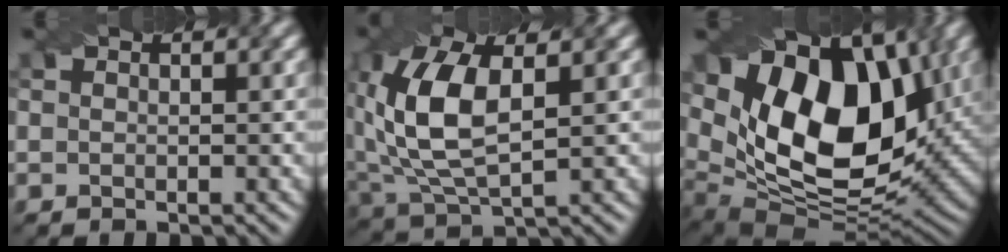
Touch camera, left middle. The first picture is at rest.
{"total": 8.6, "force": [1.3, 4.5, 7.2], "torque": [-0.169, 0.004, 0.025]}
{"total": 16.7, "force": [4.8, 9.9, 12.6], "torque": [-0.200, -0.001, 0.082]}